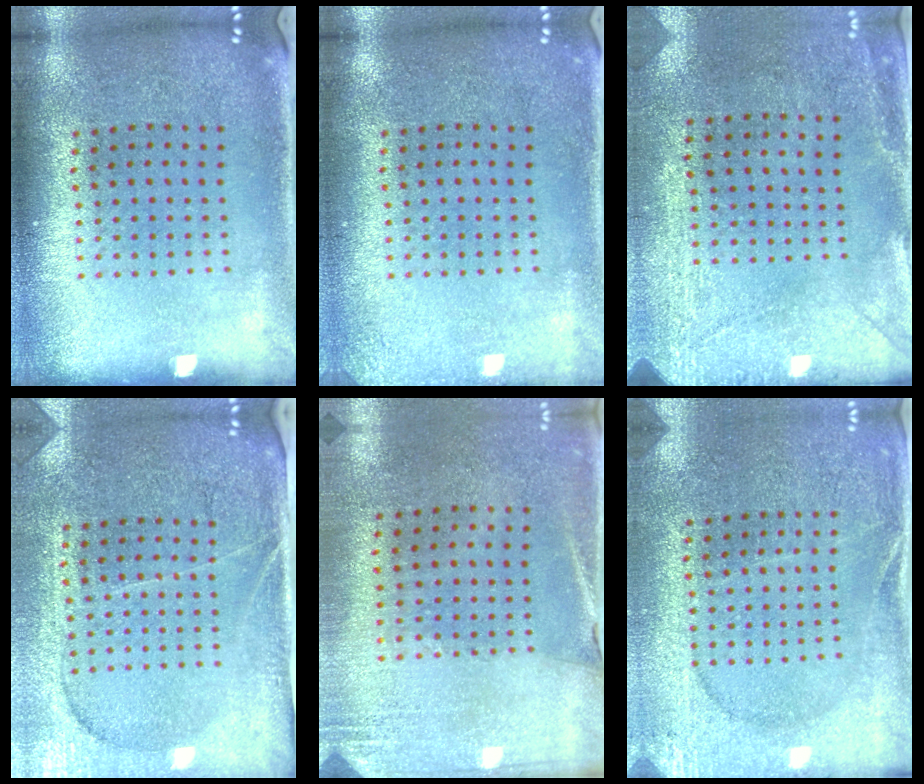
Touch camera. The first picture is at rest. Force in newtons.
{"total": 1.4, "press": 1.4, "slide": 0.1}
{"total": 2.9, "press": 2.3, "slide": 1.8}
{"total": 4.0, "press": 3.6, "slide": 1.7}
{"total": 2.7, "press": 2.4, "slide": 1.2}
{"total": 2.7, "press": 2.7, "slide": 0.2}